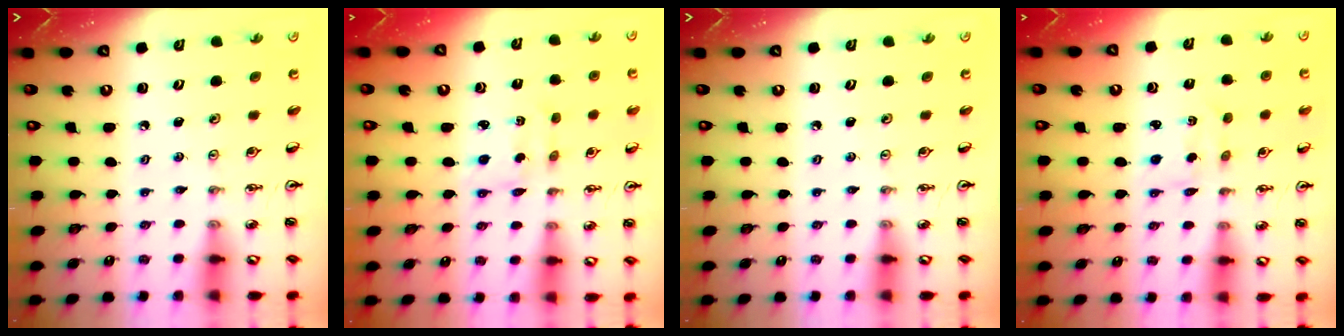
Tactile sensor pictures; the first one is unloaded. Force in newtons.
{"total": 2.2, "press": 2.0, "slide": 0.8}
{"total": 0.0}
{"total": 2.3, "press": 2.1, "slide": 0.8}